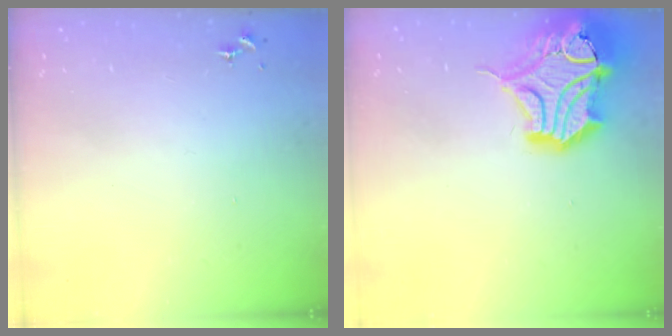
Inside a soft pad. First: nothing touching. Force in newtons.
{"total": 19.2, "press": 18.9, "slide": 3.2}